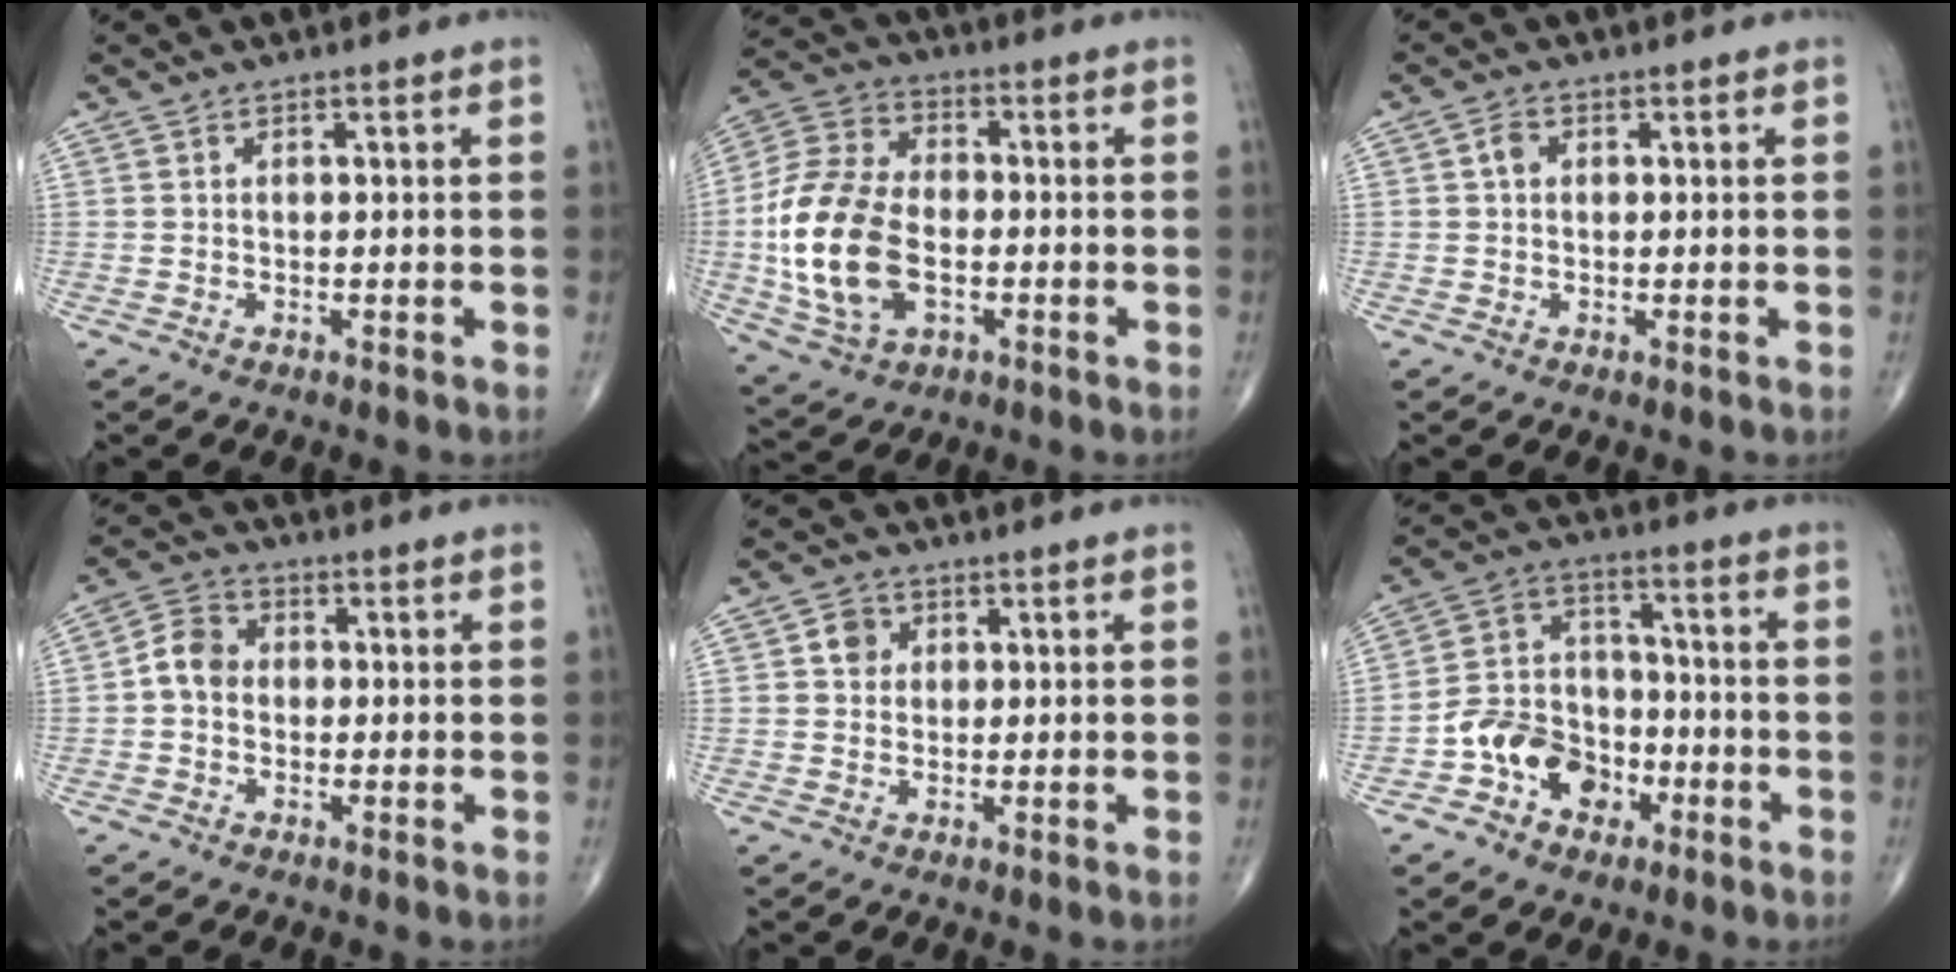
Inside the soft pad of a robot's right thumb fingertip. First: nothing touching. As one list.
[{"total": 18.3, "force": [-2.7, 11.2, 14.1], "torque": [-0.288, 0.011, -0.046]}, {"total": 2.0, "force": [0.3, 1.5, 1.2], "torque": [-0.019, 0.004, 0.003]}, {"total": 5.3, "force": [-0.4, 4.3, 3.1], "torque": [-0.045, 0.019, -0.019]}, {"total": 3.3, "force": [0.8, 2.9, 1.3], "torque": [-0.005, 0.001, 0.010]}, {"total": 11.5, "force": [-5.0, 8.8, 5.5], "torque": [-0.062, 0.052, -0.092]}]